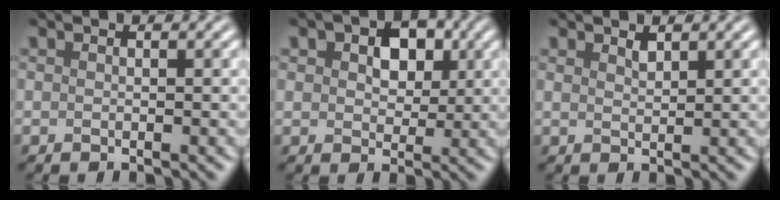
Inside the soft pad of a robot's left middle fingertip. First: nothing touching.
{"total": 2.8, "force": [1.5, 2.0, 1.3], "torque": [-0.036, 0.016, 0.034]}
{"total": 1.1, "force": [0.8, -0.4, -0.6], "torque": [-0.004, 0.013, 0.028]}